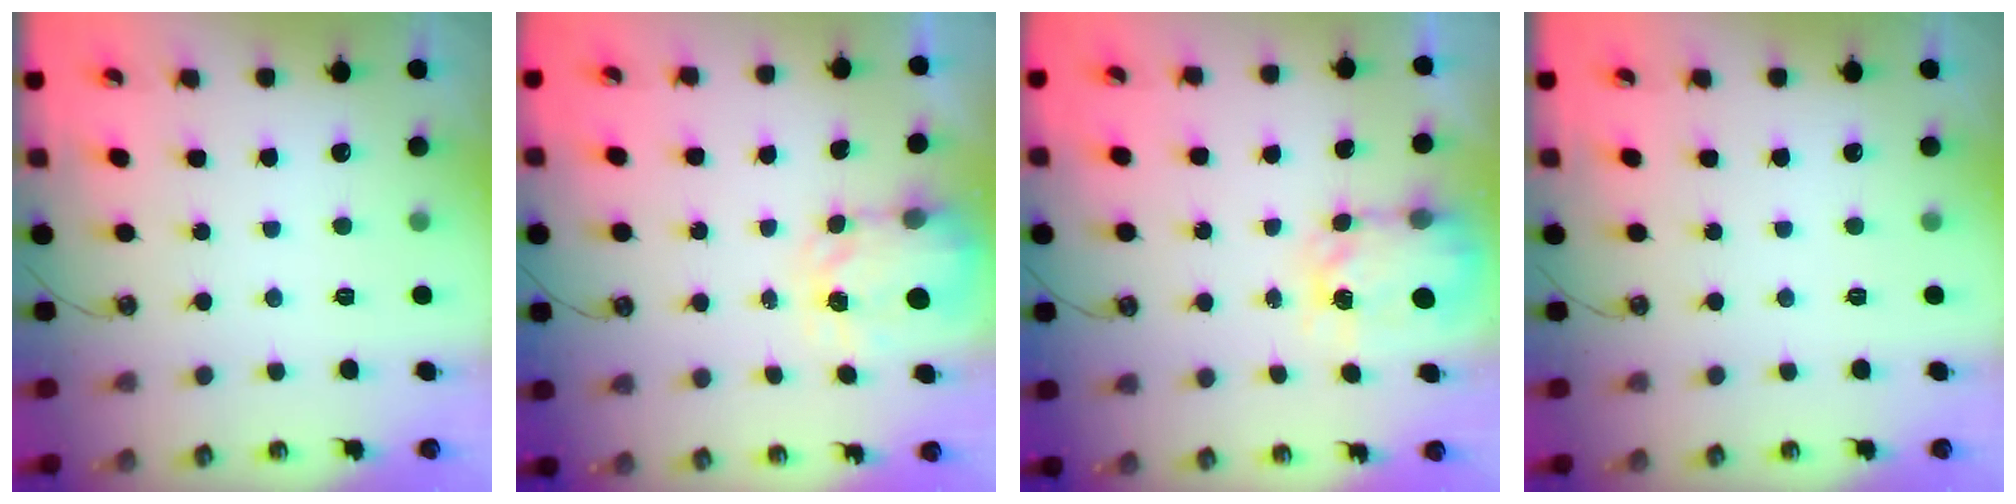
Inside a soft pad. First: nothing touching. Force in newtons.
{"total": 3.5, "press": 3.5, "slide": 0.4}
{"total": 6.2, "press": 6.2, "slide": 0.6}
{"total": 0.0}